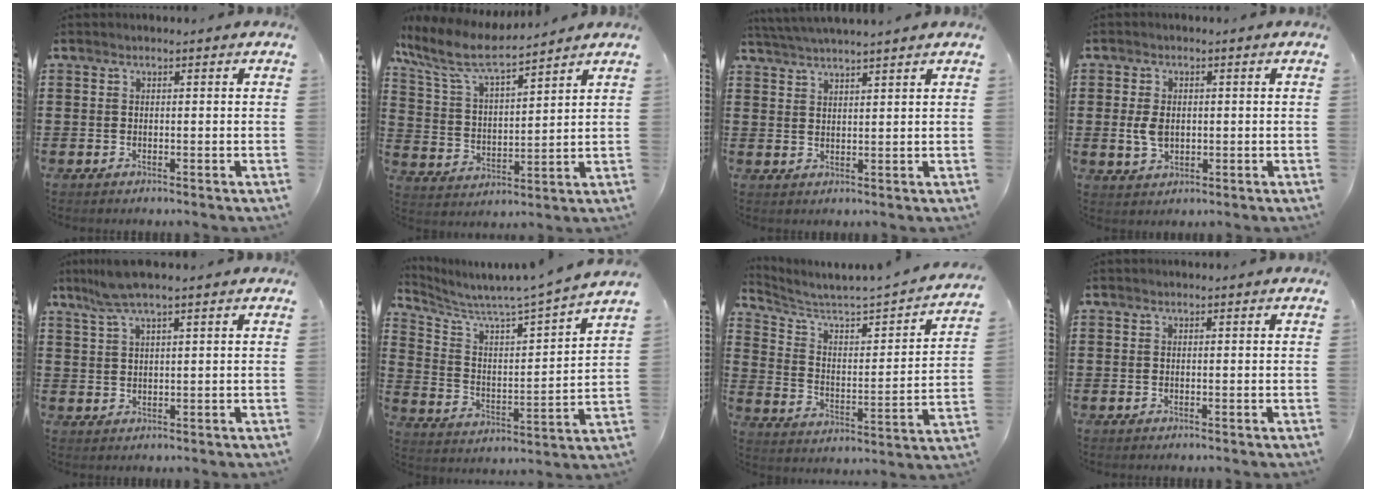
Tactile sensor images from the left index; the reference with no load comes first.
{"total": 8.1, "force": [6.8, 1.6, 4.1], "torque": [-0.109, -0.031, 0.116]}
{"total": 3.1, "force": [3.0, -0.7, 0.5], "torque": [-0.020, -0.009, 0.055]}
{"total": 3.7, "force": [0.0, 2.5, 2.7], "torque": [-0.070, 0.002, -0.004]}
{"total": 4.4, "force": [3.0, 0.3, 3.3], "torque": [-0.076, -0.002, 0.052]}
{"total": 5.0, "force": [4.7, -0.7, 1.5], "torque": [-0.056, -0.054, 0.067]}
{"total": 2.9, "force": [2.2, 0.7, 1.6], "torque": [-0.052, -0.031, 0.023]}
{"total": 0.0}